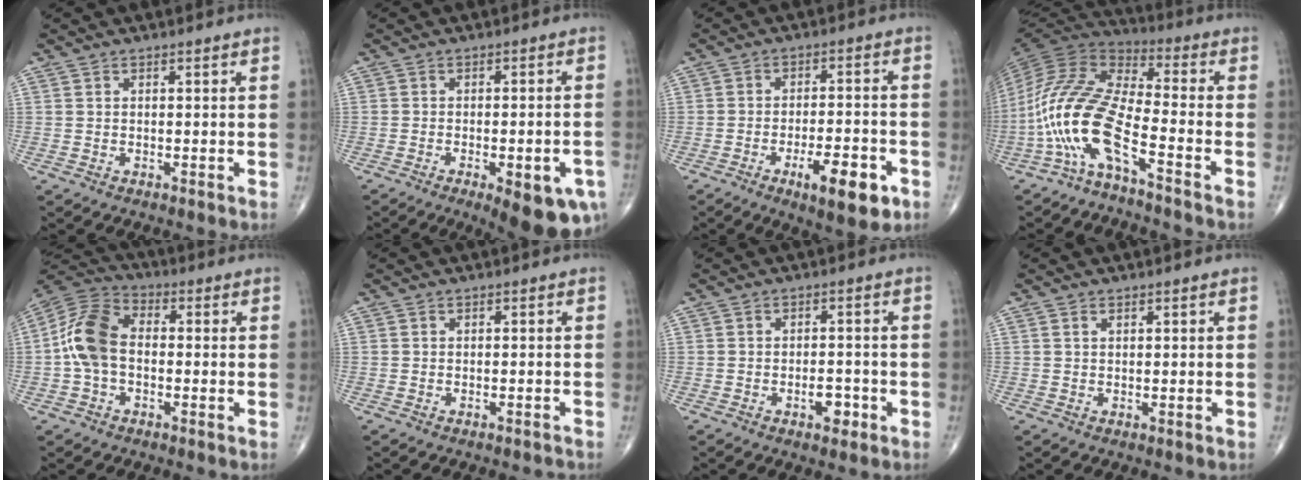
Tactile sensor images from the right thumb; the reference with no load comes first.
{"total": 13.5, "force": [-6.2, 4.5, 11.2], "torque": [-0.112, 0.013, -0.069]}
{"total": 10.9, "force": [-5.1, 3.5, 9.0], "torque": [-0.131, 0.018, -0.069]}
{"total": 14.7, "force": [-6.8, 3.7, 12.5], "torque": [-0.279, 0.067, -0.144]}
{"total": 11.0, "force": [-0.9, 7.2, 8.3], "torque": [-0.164, 0.033, -0.031]}
{"total": 0.8, "force": [-0.7, 0.0, 0.2], "torque": [-0.011, 0.004, -0.008]}
{"total": 3.6, "force": [-1.6, 1.8, 2.6], "torque": [-0.024, 0.010, -0.023]}
{"total": 0.7, "force": [0.4, 0.4, 0.5], "torque": [-0.012, 0.002, 0.008]}